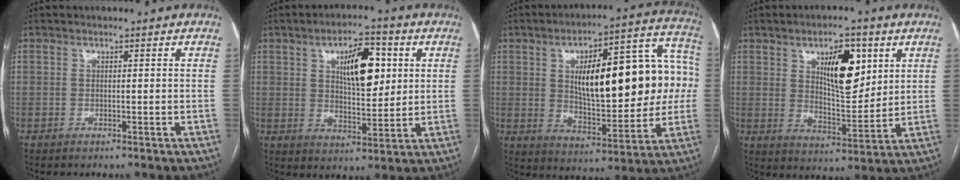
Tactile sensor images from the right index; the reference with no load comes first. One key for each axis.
{"total": 10.3, "fx": 3.3, "fy": 3.9, "fz": 9.0, "tx": -0.146, "ty": 0.009, "tz": 0.058}
{"total": 24.0, "fx": 2.9, "fy": 8.2, "fz": 22.4, "tx": -0.329, "ty": 0.044, "tz": 0.049}
{"total": 10.8, "fx": 4.4, "fy": 4.0, "fz": 9.1, "tx": -0.149, "ty": 0.001, "tz": 0.079}